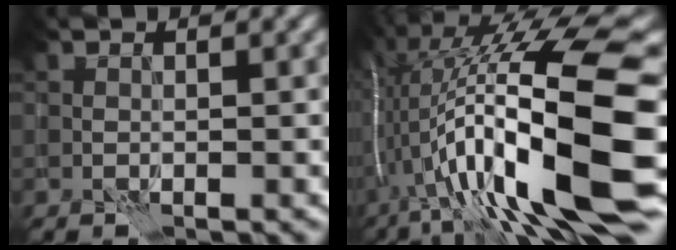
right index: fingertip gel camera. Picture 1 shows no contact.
{"total": 19.7, "force": [-2.0, 5.3, 18.9], "torque": [-0.318, 0.032, -0.044]}